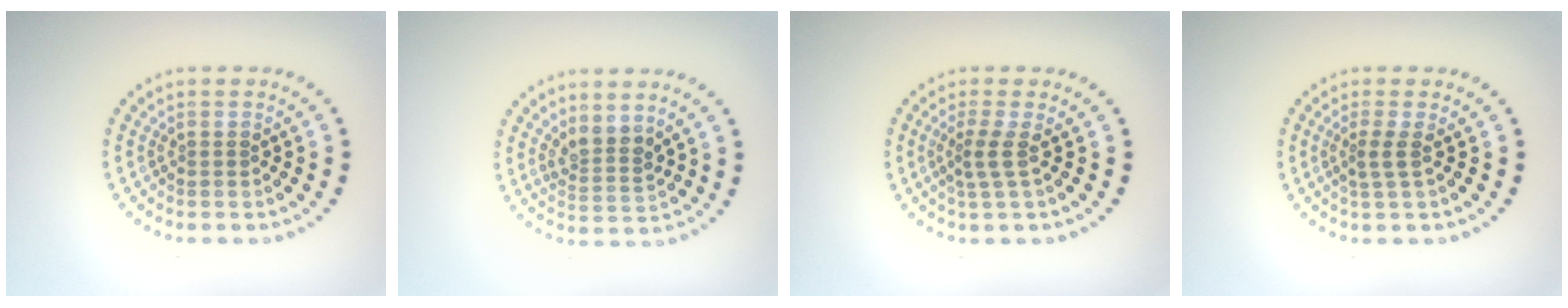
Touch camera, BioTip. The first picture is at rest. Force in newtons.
{"total": 2.4, "press": 1.9, "slide": 1.5}
{"total": 1.9, "press": 1.2, "slide": 1.5}
{"total": 1.7, "press": 1.1, "slide": 1.3}